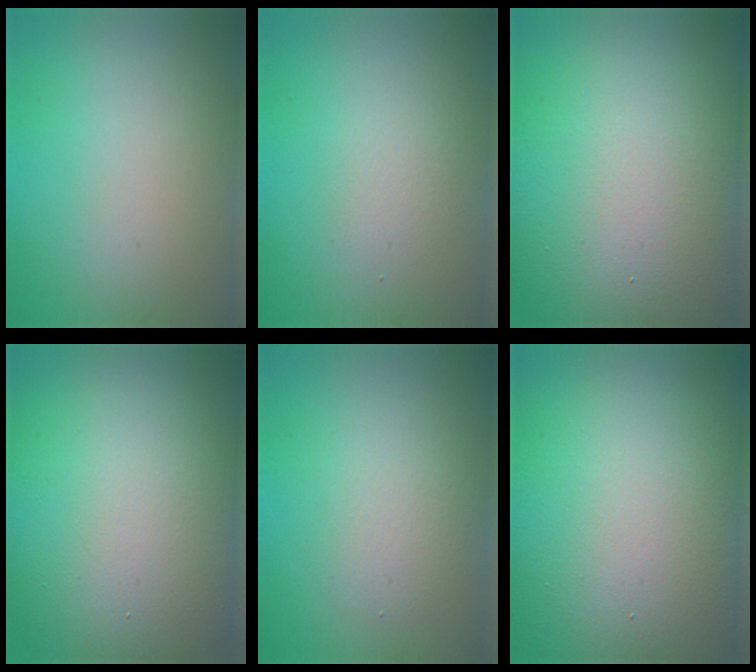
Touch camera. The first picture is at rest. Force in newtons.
{"total": 1.3, "press": 1.3, "slide": 0.1}
{"total": 23.0, "press": 23.0, "slide": 1.3}
{"total": 18.1, "press": 18.1, "slide": 1.0}
{"total": 2.9, "press": 2.9, "slide": 0.1}
{"total": 22.2, "press": 22.2, "slide": 1.3}